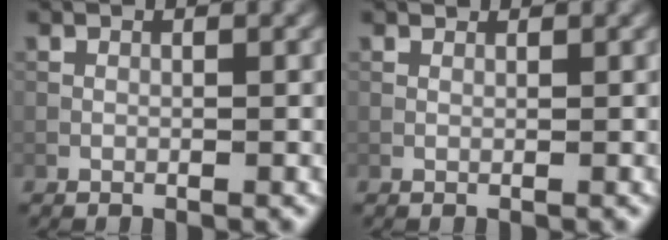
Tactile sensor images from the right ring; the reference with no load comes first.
{"total": 0.9, "force": [0.8, 0.2, 0.3], "torque": [-0.015, -0.005, 0.007]}